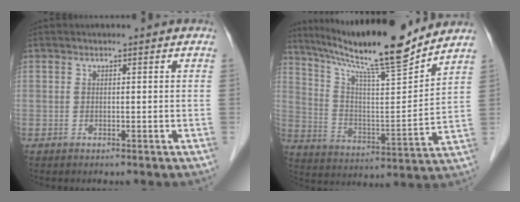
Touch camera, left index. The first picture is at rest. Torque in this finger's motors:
{"motor_torque": [0.69, -0.94, 0.41, 0.10]}